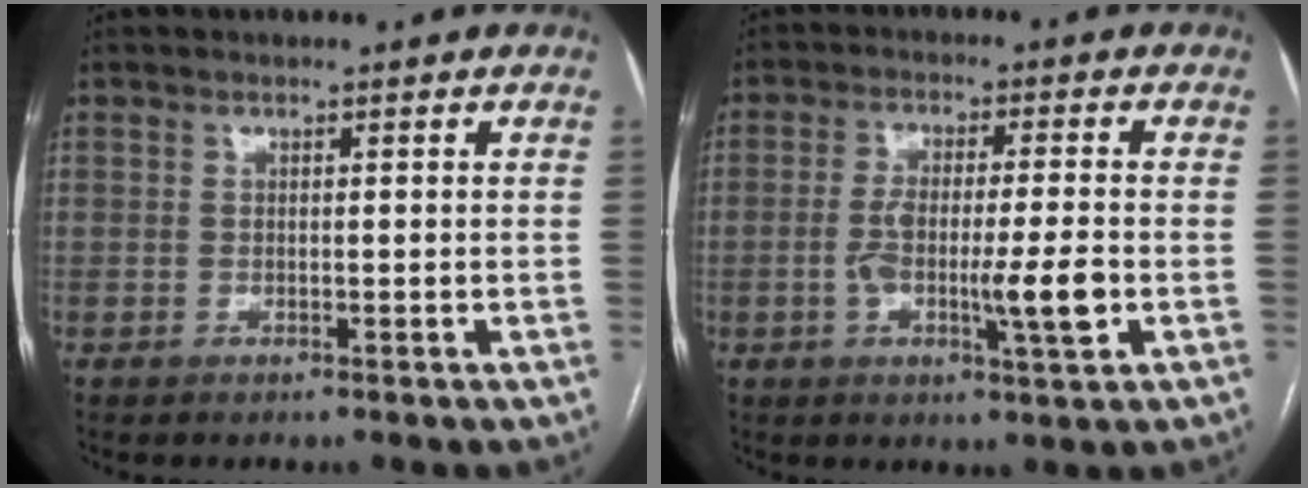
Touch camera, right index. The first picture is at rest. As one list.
[{"total": 8.8, "force": [-2.1, 1.2, 8.5], "torque": [-0.149, -0.002, -0.035]}]